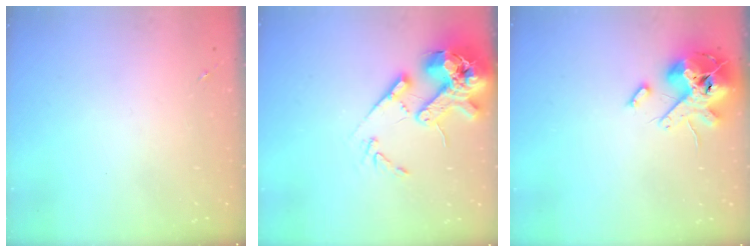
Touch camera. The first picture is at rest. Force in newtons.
{"total": 18.0, "press": 17.8, "slide": 2.5}
{"total": 14.9, "press": 14.7, "slide": 2.5}